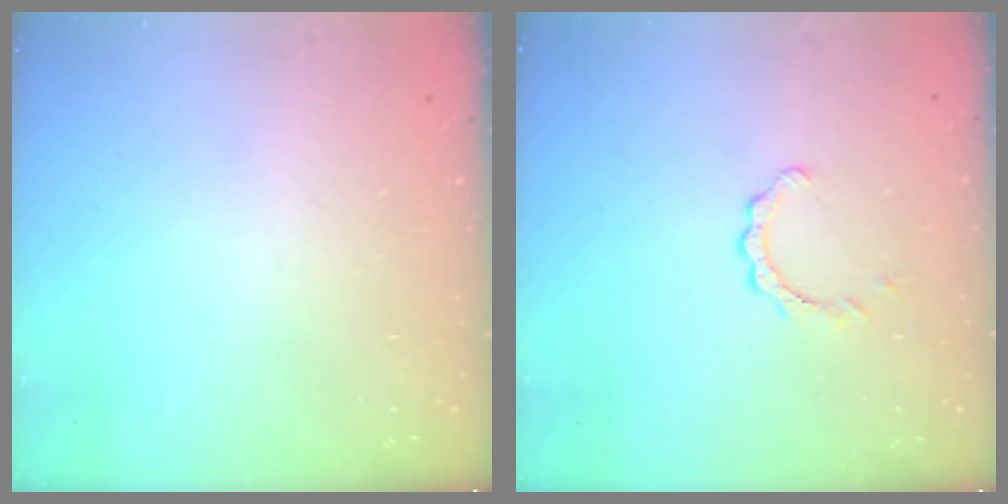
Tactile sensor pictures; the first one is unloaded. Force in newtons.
{"total": 2.0, "press": 2.0, "slide": 0.2}